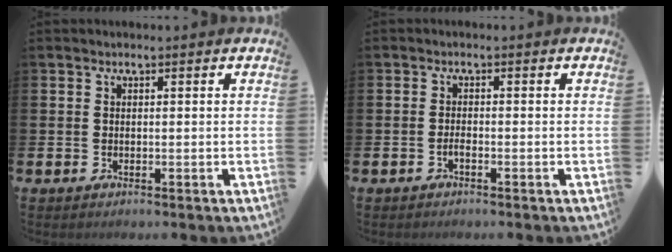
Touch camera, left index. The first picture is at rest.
{"total": 0.8, "force": [-0.6, 0.1, 0.6], "torque": [-0.019, -0.002, -0.009]}